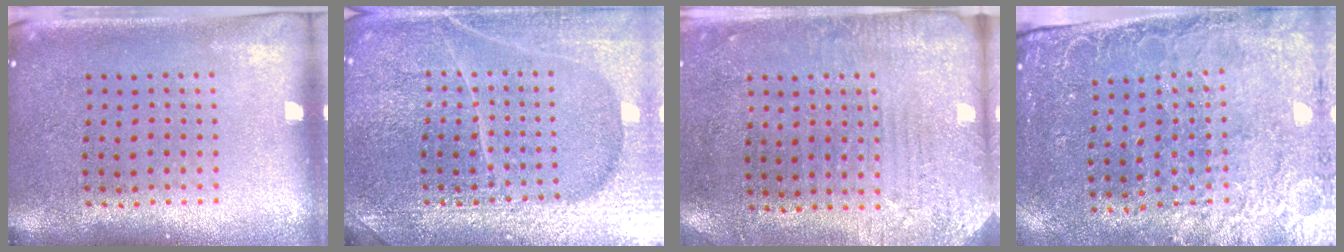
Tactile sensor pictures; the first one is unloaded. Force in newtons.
{"total": 6.4, "press": 6.3, "slide": 0.7}
{"total": 2.9, "press": 2.4, "slide": 1.6}
{"total": 2.8, "press": 2.6, "slide": 1.1}